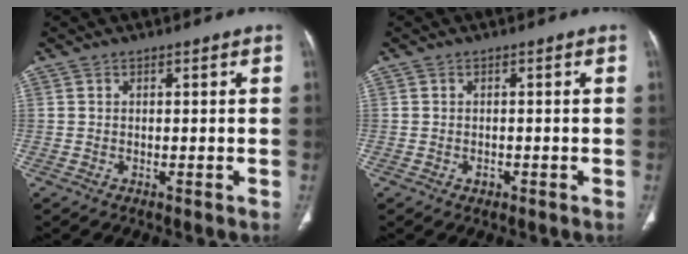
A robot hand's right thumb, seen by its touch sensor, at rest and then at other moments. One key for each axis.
{"total": 0.9, "fx": -0.5, "fy": 0.7, "fz": 0.4, "tx": -0.002, "ty": 0.005, "tz": -0.006}